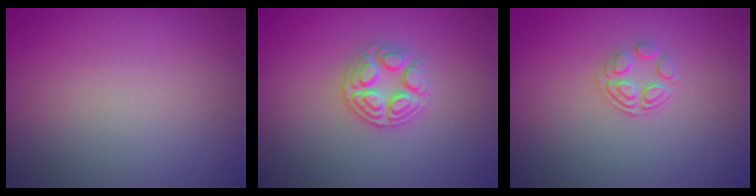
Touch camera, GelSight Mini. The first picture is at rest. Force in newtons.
{"total": 3.2, "press": 3.1, "slide": 0.4}
{"total": 1.8, "press": 1.2, "slide": 1.4}